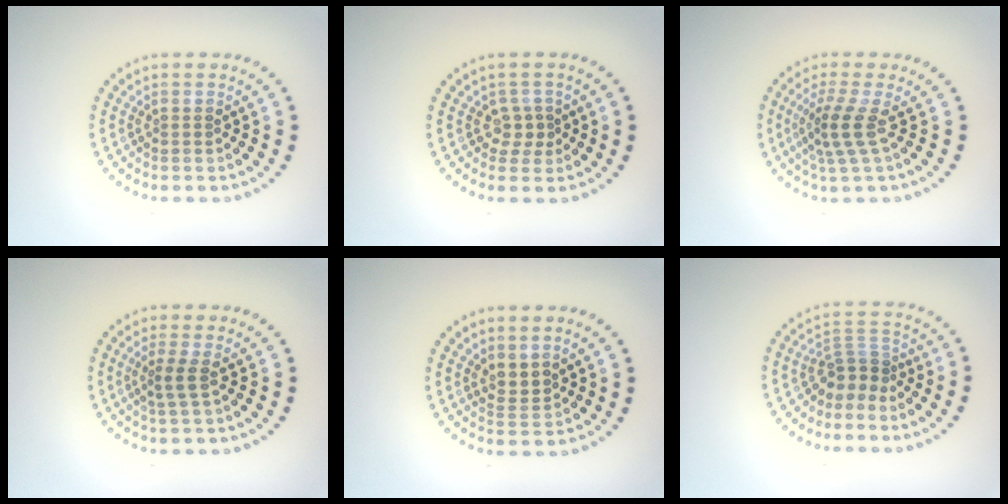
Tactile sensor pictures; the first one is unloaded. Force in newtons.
{"total": 1.6, "press": 1.3, "slide": 1.0}
{"total": 3.0, "press": 2.2, "slide": 2.0}
{"total": 1.9, "press": 1.3, "slide": 1.3}
{"total": 1.7, "press": 1.3, "slide": 1.0}
{"total": 2.8, "press": 1.8, "slide": 2.1}